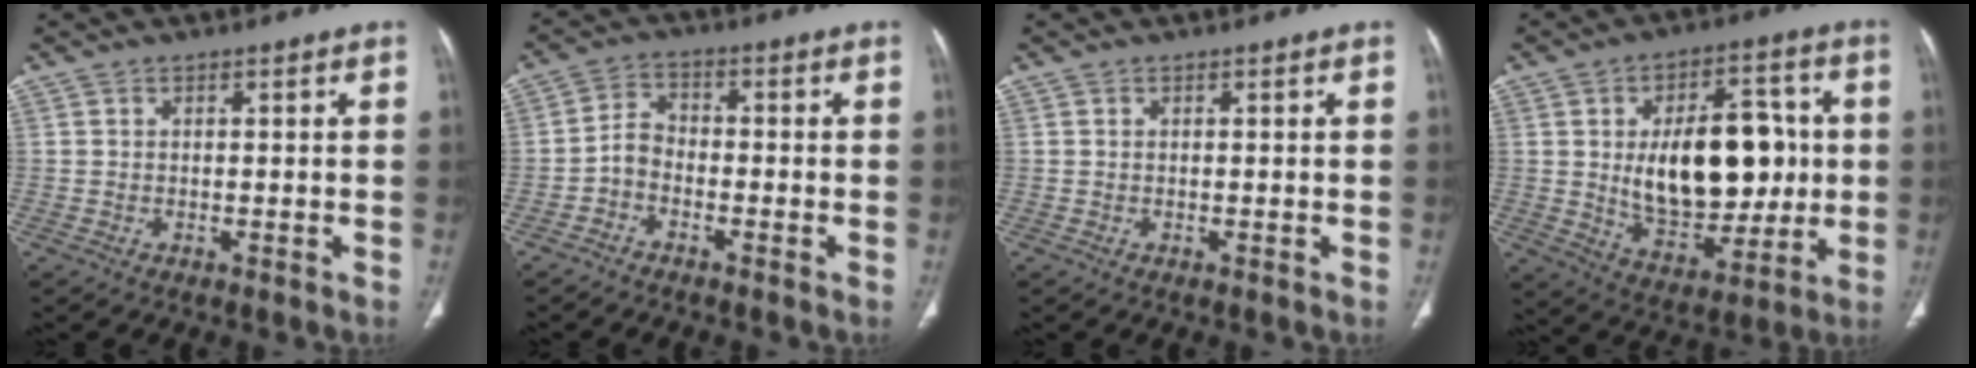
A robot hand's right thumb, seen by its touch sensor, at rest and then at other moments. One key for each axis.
{"total": 3.9, "fx": -2.0, "fy": 2.5, "fz": 2.1, "tx": -0.032, "ty": 0.022, "tz": -0.049}
{"total": 0.0}
{"total": 20.9, "fx": 1.1, "fy": 12.0, "fz": 17.0, "tx": -0.213, "ty": 0.003, "tz": 0.030}